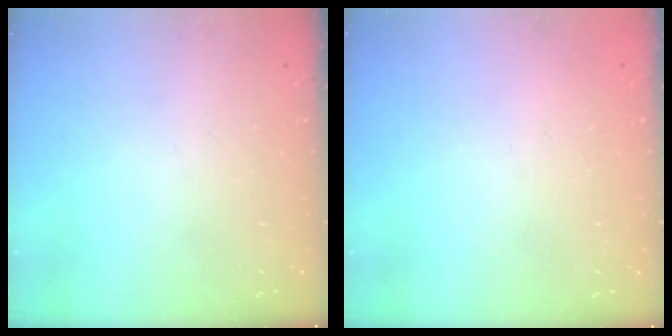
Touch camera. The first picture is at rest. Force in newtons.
{"total": 2.3, "press": 2.3, "slide": 0.1}